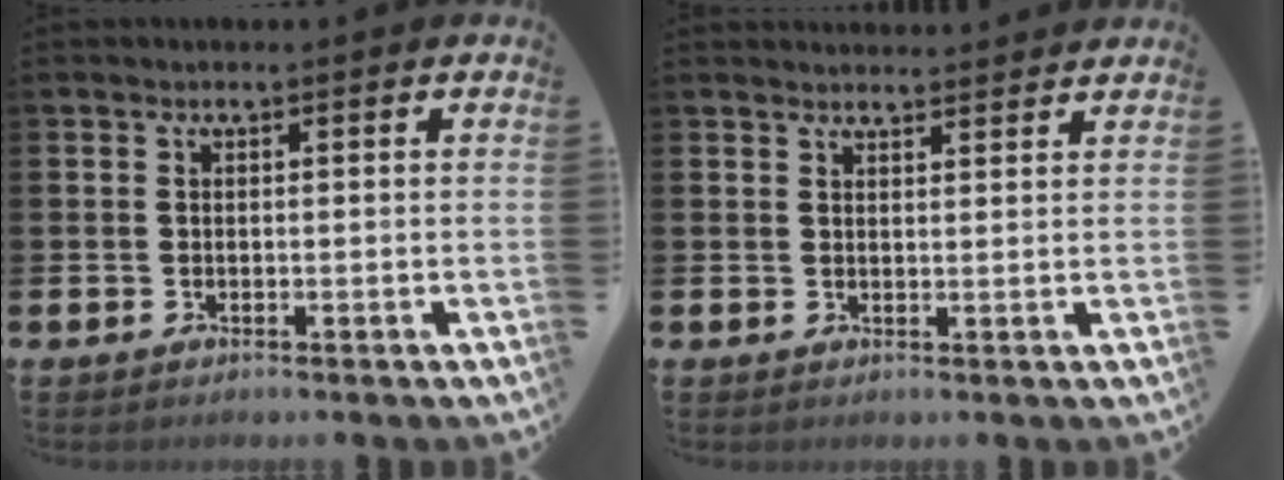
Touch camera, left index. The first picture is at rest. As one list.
[{"total": 2.3, "force": [2.3, 0.2, 0.0], "torque": [0.008, -0.017, 0.040]}]